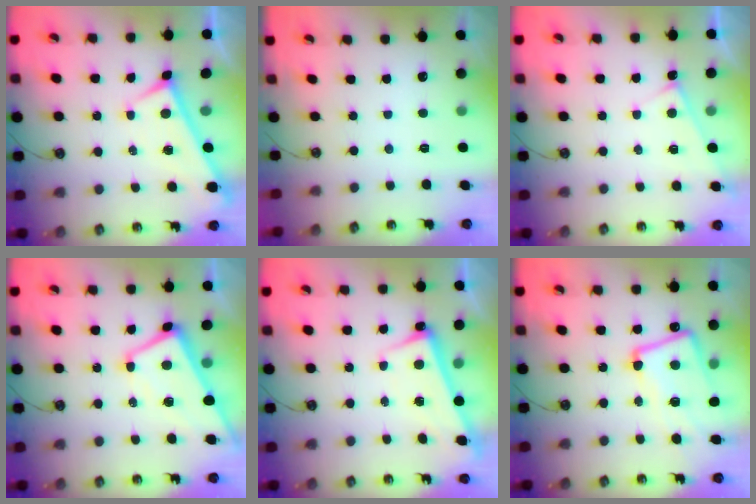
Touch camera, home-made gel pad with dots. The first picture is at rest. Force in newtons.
{"total": 0.0}
{"total": 5.1, "press": 5.1, "slide": 0.3}
{"total": 2.6, "press": 2.5, "slide": 0.8}
{"total": 2.5, "press": 2.4, "slide": 0.6}
{"total": 7.9, "press": 7.7, "slide": 1.6}